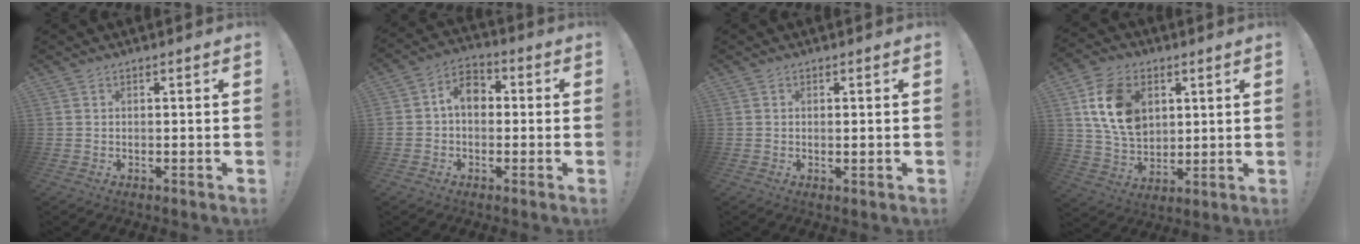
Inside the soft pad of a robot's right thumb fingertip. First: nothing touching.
{"total": 8.3, "force": [0.7, 6.4, 5.3], "torque": [-0.091, 0.023, 0.017]}
{"total": 1.1, "force": [0.3, -0.1, 1.0], "torque": [-0.011, -0.004, 0.004]}
{"total": 17.4, "force": [5.6, 12.7, 10.5], "torque": [-0.183, -0.014, 0.111]}